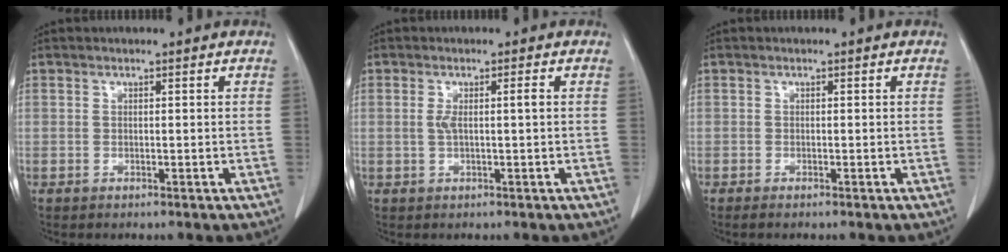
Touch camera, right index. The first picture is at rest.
{"total": 2.2, "force": [0.1, 0.0, 2.2], "torque": [-0.044, 0.007, 0.004]}
{"total": 1.0, "force": [-0.8, 0.0, 0.5], "torque": [-0.013, -0.003, -0.012]}